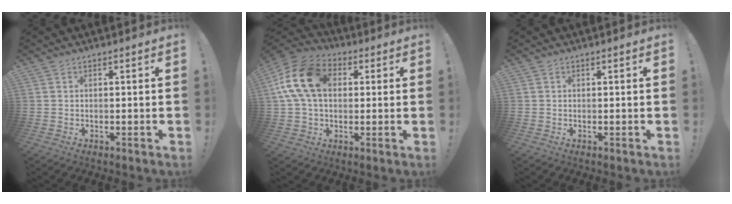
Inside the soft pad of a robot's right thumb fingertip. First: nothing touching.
{"total": 17.0, "force": [3.5, 11.8, 11.7], "torque": [-0.219, 0.010, 0.067]}
{"total": 0.0}